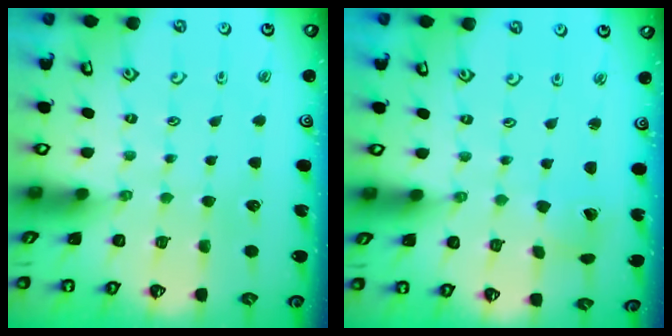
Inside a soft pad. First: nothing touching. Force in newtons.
{"total": 2.4, "press": 2.4, "slide": 0.3}